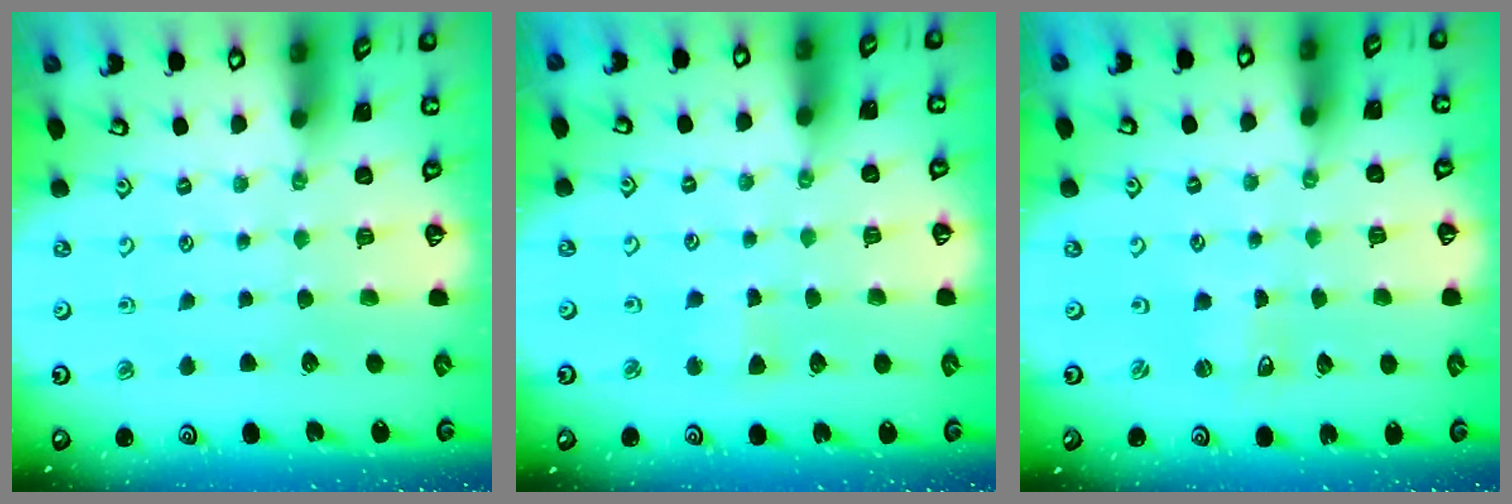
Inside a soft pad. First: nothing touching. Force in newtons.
{"total": 2.2, "press": 2.2, "slide": 0.2}
{"total": 0.0}